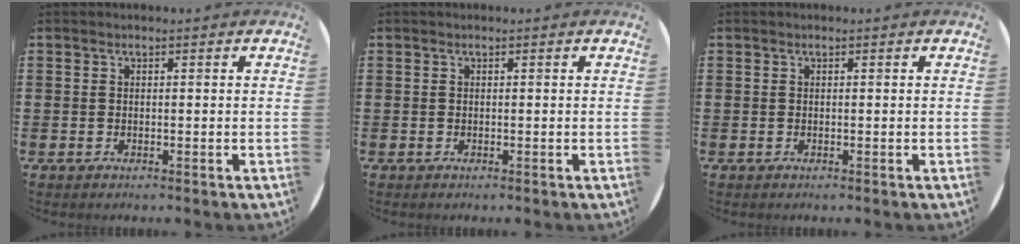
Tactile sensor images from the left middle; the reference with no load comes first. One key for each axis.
{"total": 0.0}
{"total": 0.0}